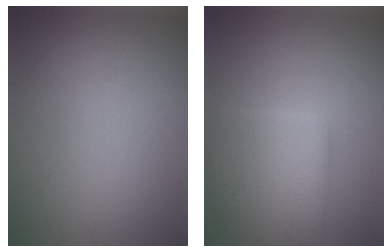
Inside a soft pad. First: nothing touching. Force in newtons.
{"total": 5.3, "press": 5.3, "slide": 0.3}